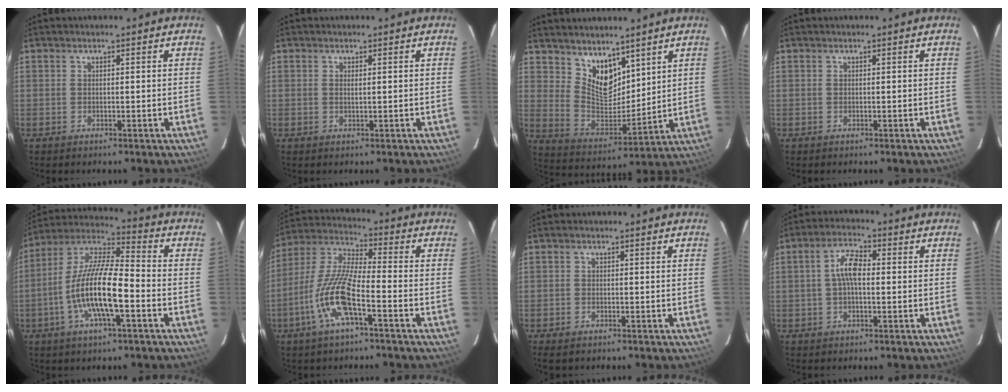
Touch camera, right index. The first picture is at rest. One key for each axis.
{"total": 0.8, "fx": 0.3, "fy": 0.0, "fz": 0.7, "tx": -0.014, "ty": 0.000, "tz": 0.005}
{"total": 10.1, "fx": 7.1, "fy": 5.3, "fz": 4.9, "tx": -0.081, "ty": -0.006, "tz": 0.145}
{"total": 0.0}
{"total": 15.2, "fx": -4.7, "fy": 3.5, "fz": 14.0, "tx": -0.274, "ty": -0.005, "tz": -0.094}
{"total": 12.6, "fx": -5.5, "fy": 2.3, "fz": 11.1, "tx": -0.235, "ty": -0.003, "tz": -0.112}
{"total": 2.3, "fx": -1.7, "fy": 1.0, "fz": 1.0, "tx": -0.025, "ty": -0.005, "tz": -0.032}
{"total": 5.3, "fx": 0.0, "fy": 2.1, "fz": 4.8, "tx": -0.096, "ty": 0.015, "tz": -0.002}